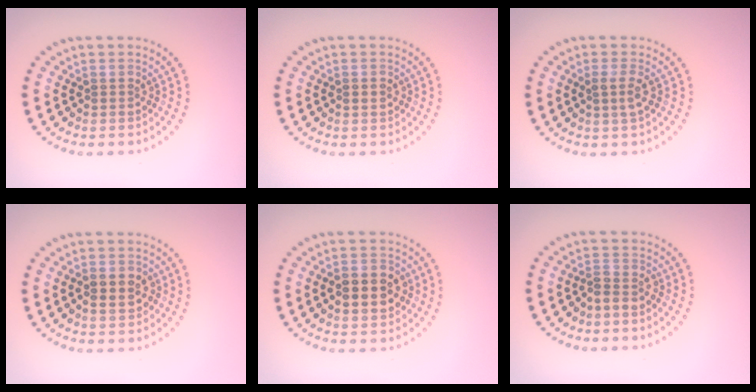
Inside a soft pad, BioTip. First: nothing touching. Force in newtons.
{"total": 1.0, "press": 1.0, "slide": 0.1}
{"total": 1.3, "press": 1.2, "slide": 0.6}
{"total": 2.8, "press": 2.8, "slide": 0.1}
{"total": 4.8, "press": 4.8, "slide": 0.1}
{"total": 1.4, "press": 1.2, "slide": 0.8}